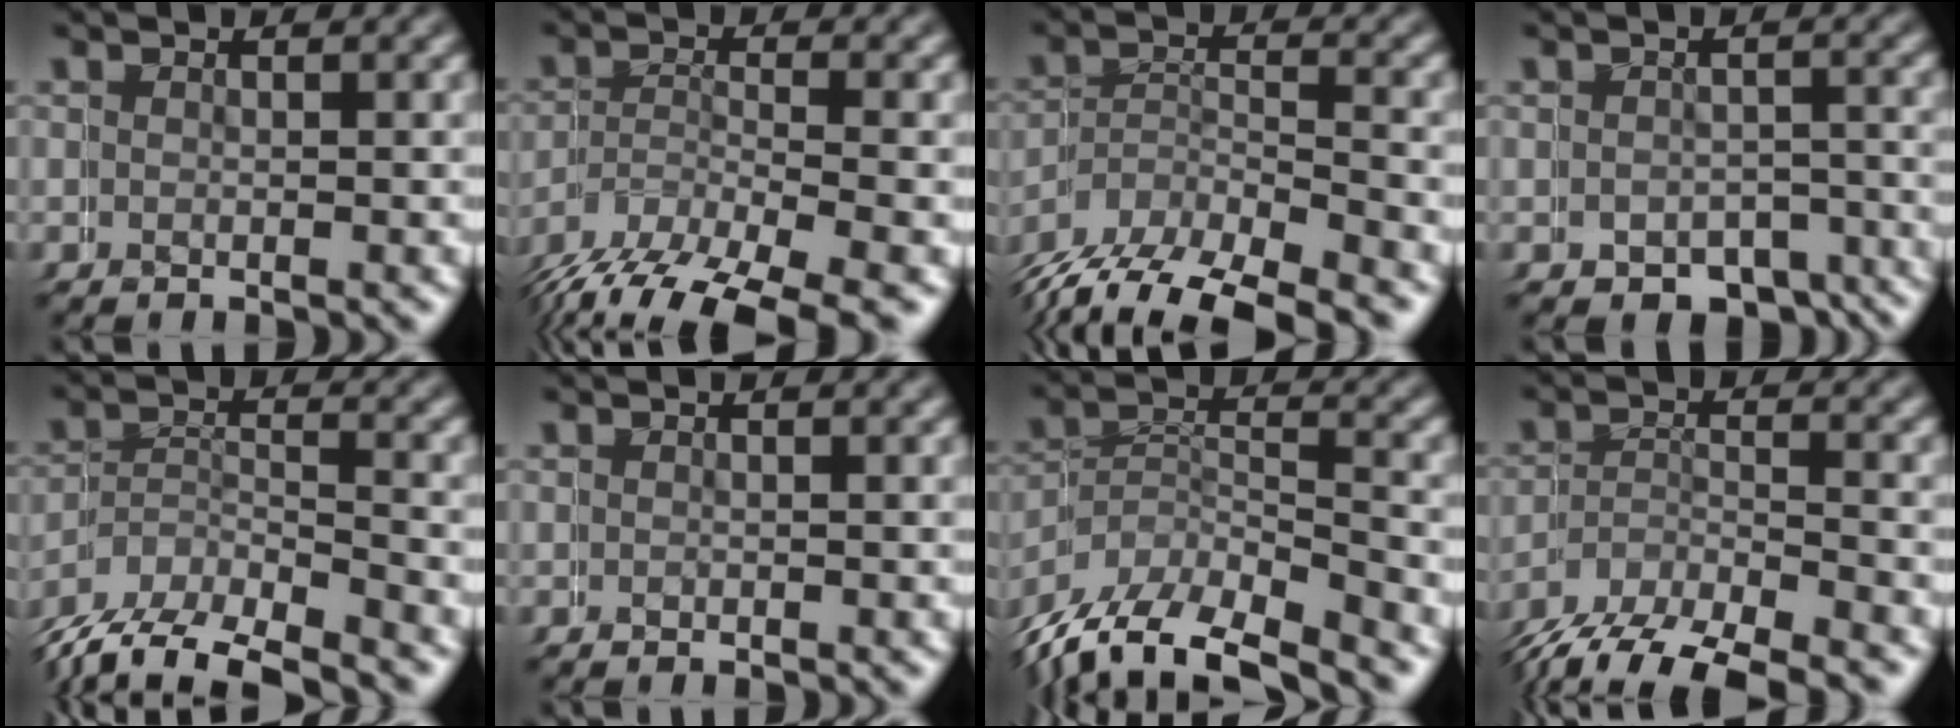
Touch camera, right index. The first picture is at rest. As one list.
[{"total": 8.2, "force": [-5.8, 4.2, 4.0], "torque": [-0.080, -0.037, -0.070]}, {"total": 8.7, "force": [-6.3, 4.8, 3.7], "torque": [-0.067, -0.026, -0.092]}, {"total": 6.2, "force": [-4.6, 4.0, 0.9], "torque": [-0.005, -0.018, -0.071]}, {"total": 7.8, "force": [-5.8, 4.8, 2.1], "torque": [-0.053, -0.025, -0.094]}, {"total": 0.0}, {"total": 8.7, "force": [-6.8, 4.8, 2.5], "torque": [-0.066, -0.029, -0.104]}, {"total": 7.0, "force": [-5.1, 3.8, 2.9], "torque": [-0.052, -0.019, -0.075]}]